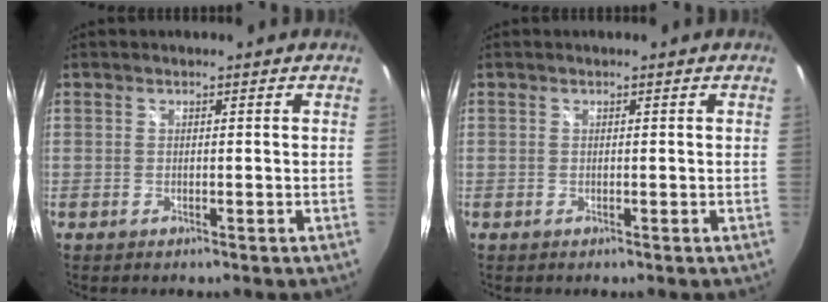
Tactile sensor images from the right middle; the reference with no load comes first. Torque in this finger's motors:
{"motor_torque": [-0.08, -0.07, -0.03, -0.01]}